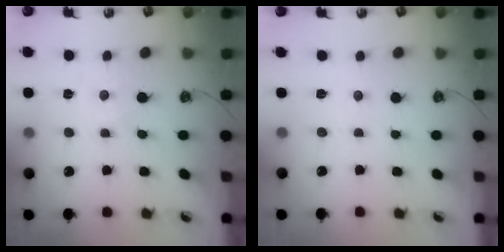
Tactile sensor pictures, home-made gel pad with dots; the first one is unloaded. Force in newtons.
{"total": 2.9, "press": 2.9, "slide": 0.5}